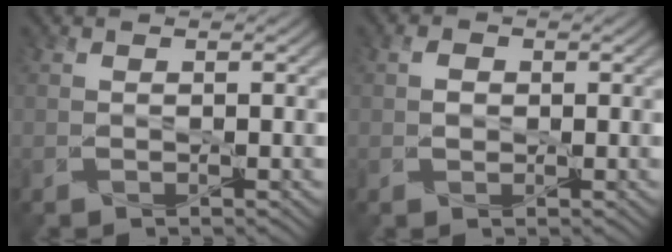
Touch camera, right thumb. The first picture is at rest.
{"total": 1.4, "force": [0.1, 1.2, 0.8], "torque": [-0.017, 0.000, -0.002]}